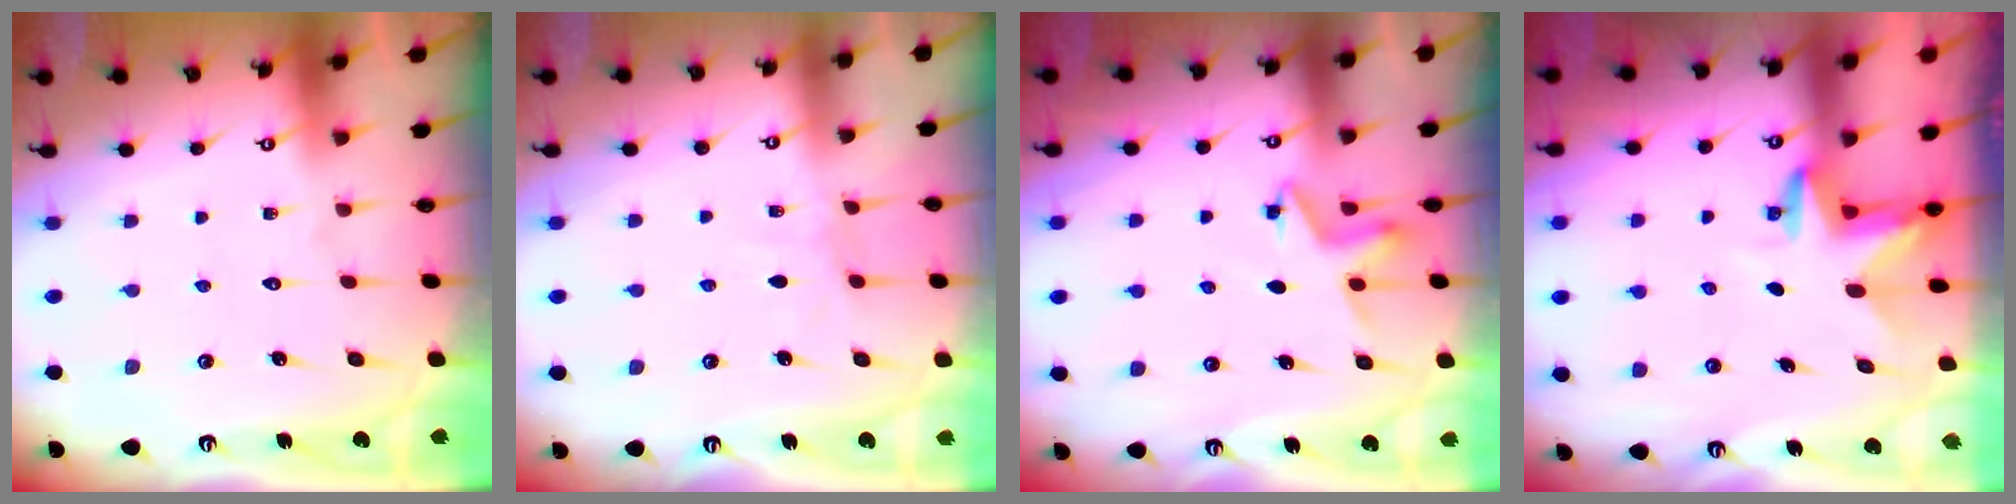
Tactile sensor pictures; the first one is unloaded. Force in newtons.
{"total": 3.6, "press": 3.6, "slide": 0.4}
{"total": 5.0, "press": 4.9, "slide": 0.8}
{"total": 3.3, "press": 3.3, "slide": 0.2}